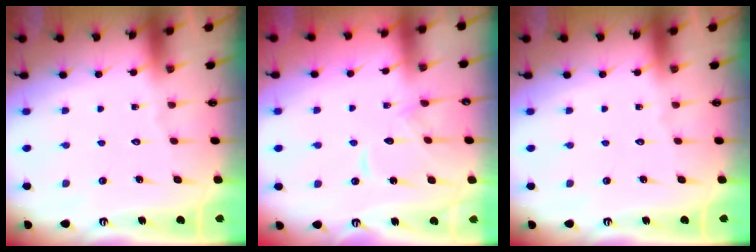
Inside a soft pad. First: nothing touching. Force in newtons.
{"total": 10.0, "press": 10.0, "slide": 0.5}
{"total": 0.0}